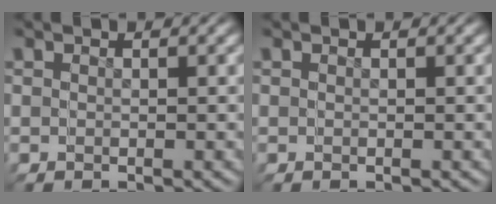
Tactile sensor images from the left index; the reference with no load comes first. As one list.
[{"total": 0.0}]